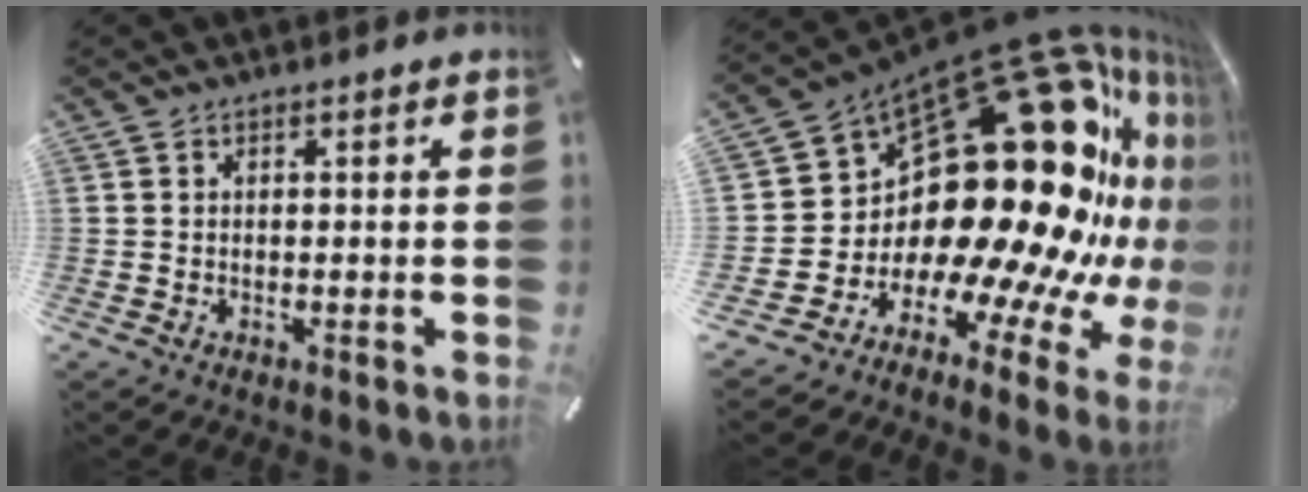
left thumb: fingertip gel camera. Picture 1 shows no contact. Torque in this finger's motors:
{"motor_torque": [1.39, 1.40, 1.67, 1.11, 0.19]}